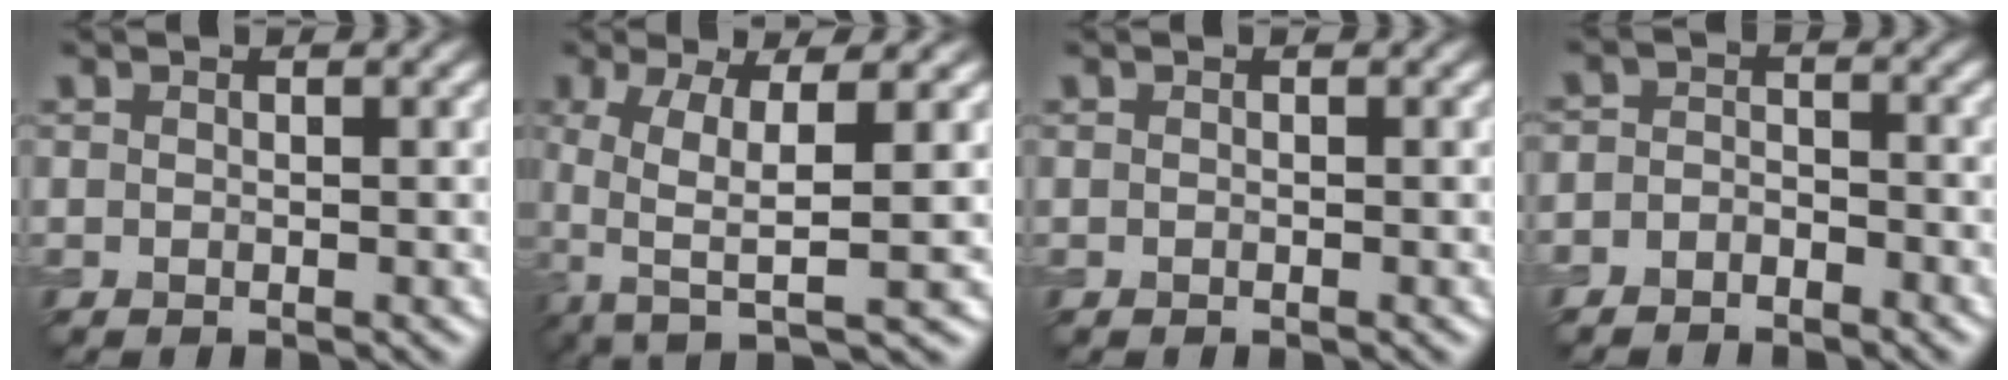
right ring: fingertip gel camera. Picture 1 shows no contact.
{"total": 6.9, "force": [-0.8, 2.2, 6.5], "torque": [-0.123, -0.005, -0.018]}
{"total": 0.0}
{"total": 2.0, "force": [-1.6, 1.1, 0.4], "torque": [-0.005, 0.005, -0.037]}